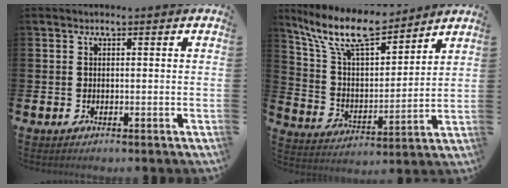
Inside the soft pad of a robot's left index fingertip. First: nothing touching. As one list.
[{"total": 11.4, "force": [9.5, 3.1, 5.4], "torque": [-0.139, -0.046, 0.170]}]